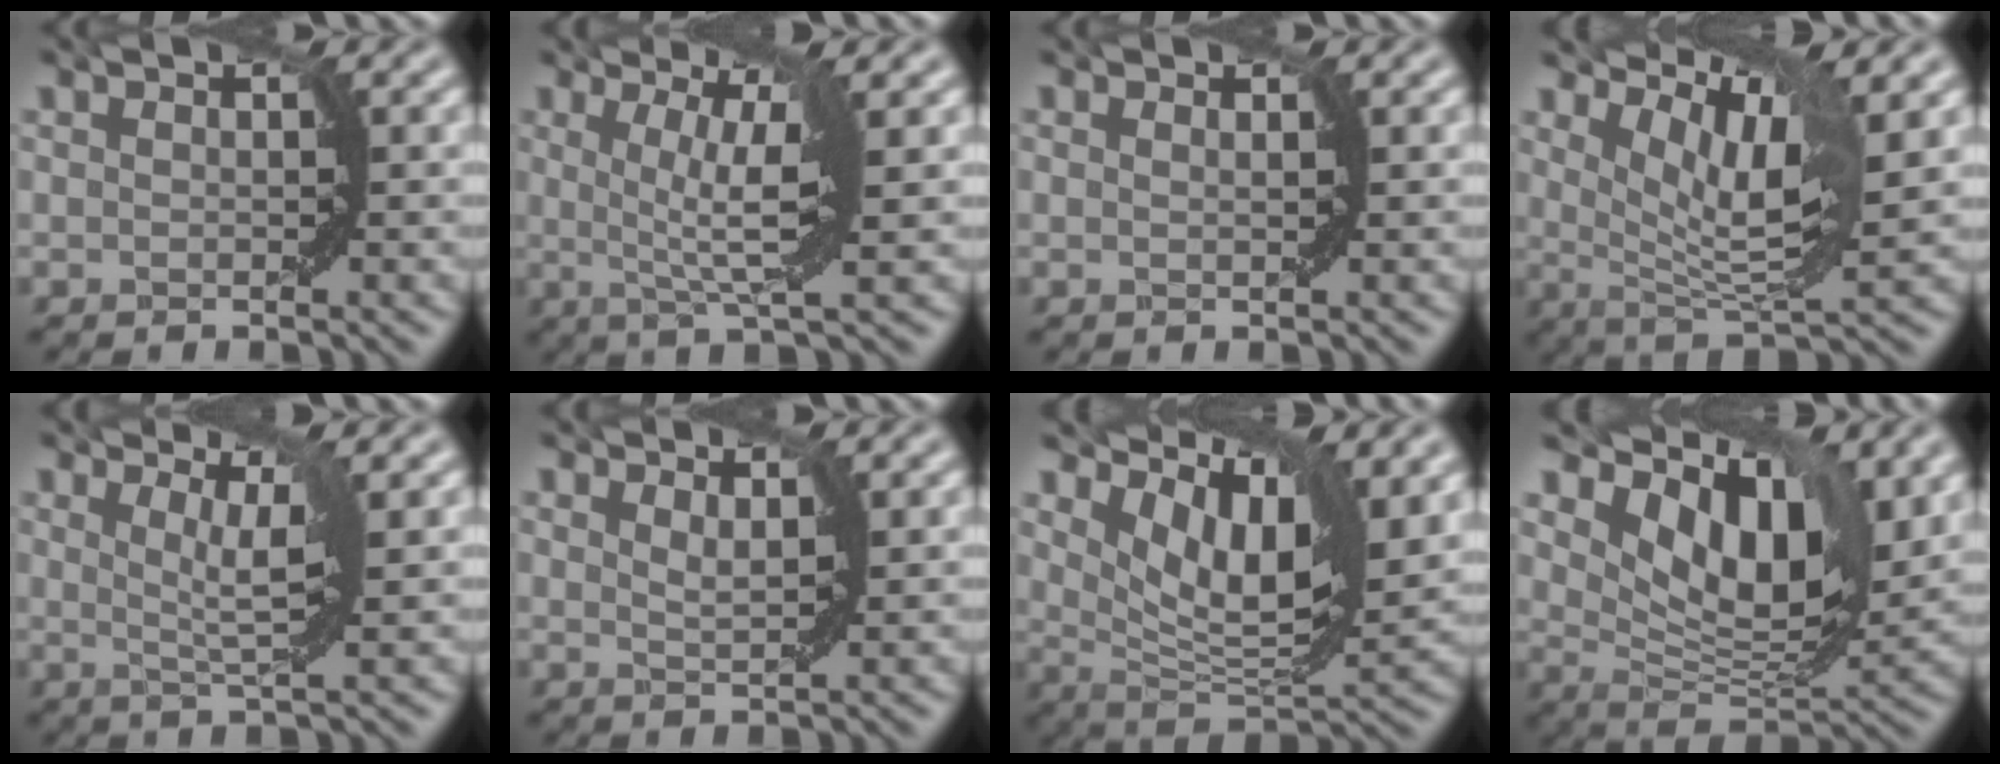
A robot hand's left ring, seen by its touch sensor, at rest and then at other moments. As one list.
[{"total": 5.0, "force": [0.2, 0.6, 5.0], "torque": [-0.089, 0.000, 0.011]}, {"total": 0.9, "force": [0.7, 0.5, 0.4], "torque": [-0.004, 0.010, -0.009]}, {"total": 6.7, "force": [3.4, 1.6, 5.5], "torque": [-0.098, 0.007, 0.071]}, {"total": 2.9, "force": [0.6, 0.3, 2.9], "torque": [-0.055, 0.001, 0.018]}, {"total": 1.1, "force": [1.0, 0.2, 0.5], "torque": [-0.010, -0.001, 0.021]}, {"total": 8.4, "force": [4.2, 3.1, 6.7], "torque": [-0.120, 0.003, 0.083]}, {"total": 9.4, "force": [4.4, 4.6, 6.9], "torque": [-0.125, 0.004, 0.088]}]